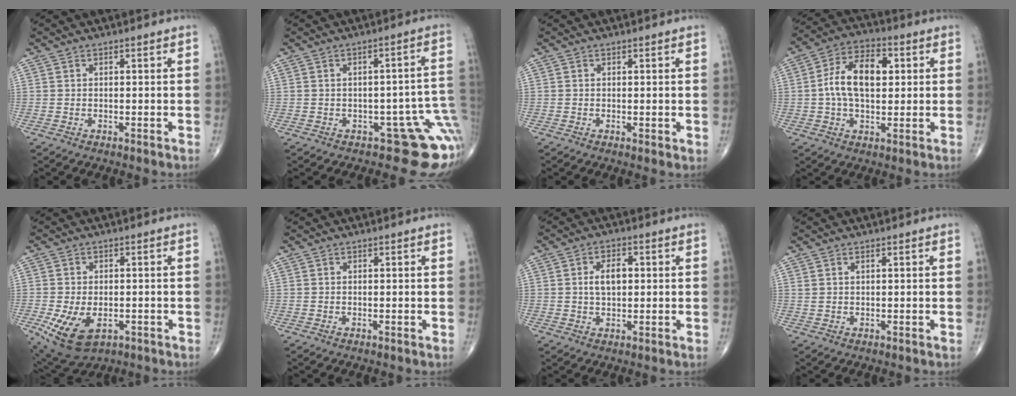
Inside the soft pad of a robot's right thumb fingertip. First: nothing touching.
{"total": 10.1, "force": [-3.6, 5.1, 7.9], "torque": [-0.046, 0.030, -0.039]}
{"total": 1.0, "force": [0.0, 0.3, 0.9], "torque": [-0.017, -0.005, -0.001]}
{"total": 12.0, "force": [1.4, 6.9, 9.7], "torque": [-0.164, 0.020, 0.018]}
{"total": 9.7, "force": [-3.3, 5.7, 7.1], "torque": [-0.131, -0.002, -0.042]}
{"total": 0.0}
{"total": 5.1, "force": [0.7, 2.9, 4.1], "torque": [-0.069, 0.006, 0.010]}
{"total": 0.9, "force": [0.6, 0.2, 0.6], "torque": [-0.015, 0.004, 0.014]}